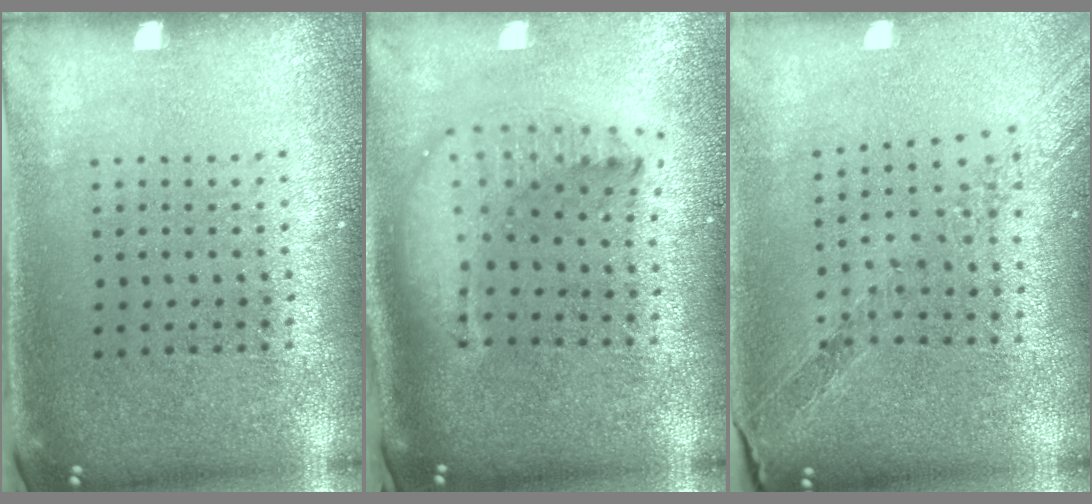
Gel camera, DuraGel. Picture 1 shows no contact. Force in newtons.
{"total": 2.2, "press": 1.7, "slide": 1.4}
{"total": 1.2, "press": 1.2, "slide": 0.2}